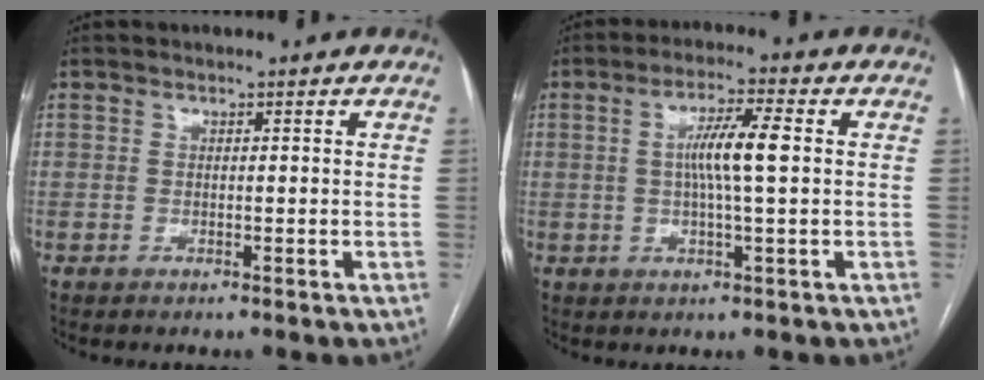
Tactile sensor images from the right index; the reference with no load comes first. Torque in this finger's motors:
{"motor_torque": [0.73, -0.01, 0.42, 0.09]}